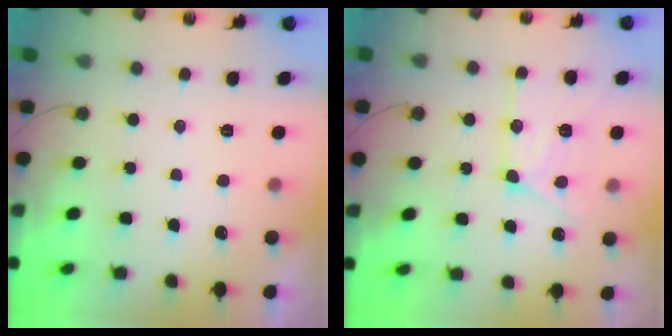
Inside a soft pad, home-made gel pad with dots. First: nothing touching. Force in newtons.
{"total": 12.0, "press": 11.9, "slide": 1.1}